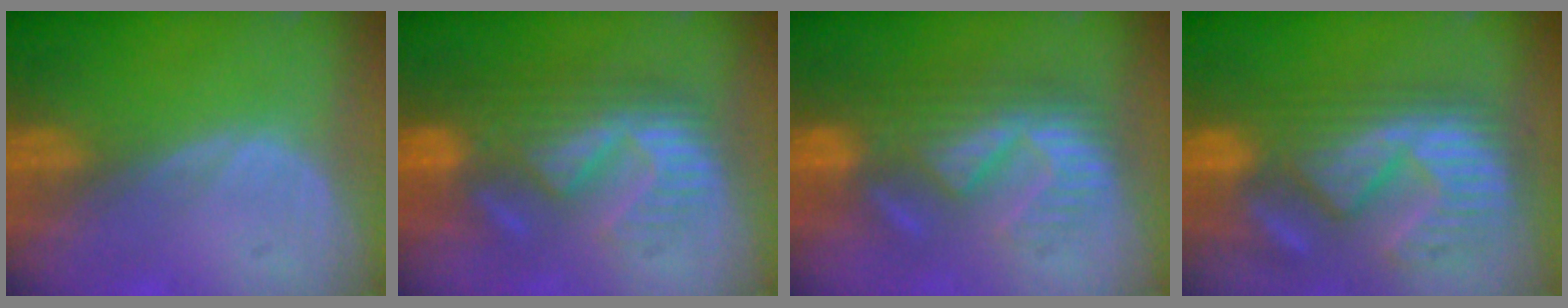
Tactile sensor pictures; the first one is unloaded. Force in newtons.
{"total": 9.9, "press": 9.3, "slide": 3.2}
{"total": 8.9, "press": 8.7, "slide": 1.9}
{"total": 11.6, "press": 11.1, "slide": 3.4}